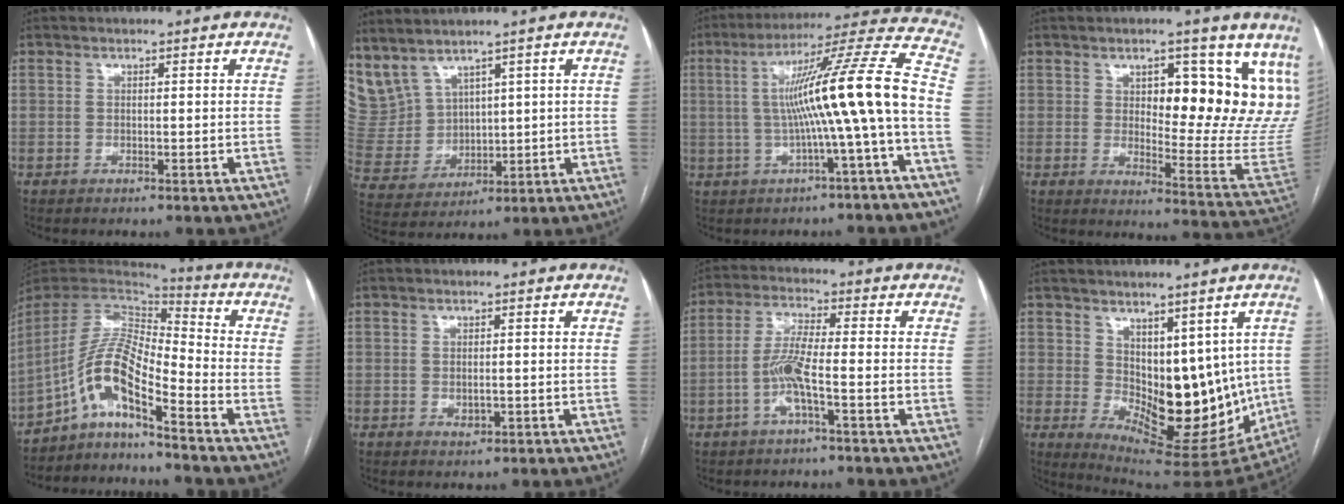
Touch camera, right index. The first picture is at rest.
{"total": 9.3, "force": [7.6, 4.4, 3.1], "torque": [-0.090, 0.010, 0.185]}
{"total": 16.1, "force": [-1.7, -1.2, 15.9], "torque": [-0.242, 0.025, -0.030]}
{"total": 16.4, "force": [8.7, 5.3, 12.8], "torque": [-0.154, -0.020, 0.113]}
{"total": 10.5, "force": [-6.6, 1.5, 8.0], "torque": [-0.161, 0.021, -0.124]}
{"total": 1.4, "force": [-0.3, 0.9, 1.1], "torque": [-0.017, -0.002, 0.001]}
{"total": 6.3, "force": [-2.1, 0.3, 5.9], "torque": [-0.125, 0.007, -0.043]}
{"total": 14.8, "force": [1.3, 8.0, 12.3], "torque": [-0.167, -0.014, 0.047]}